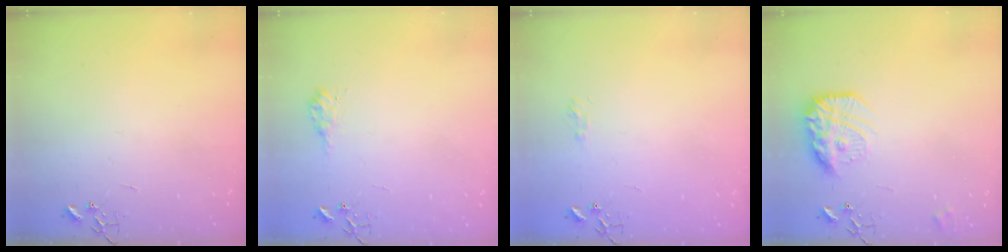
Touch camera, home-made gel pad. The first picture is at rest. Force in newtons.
{"total": 8.5, "press": 8.5, "slide": 0.8}
{"total": 6.1, "press": 6.1, "slide": 0.8}
{"total": 16.5, "press": 16.4, "slide": 1.3}